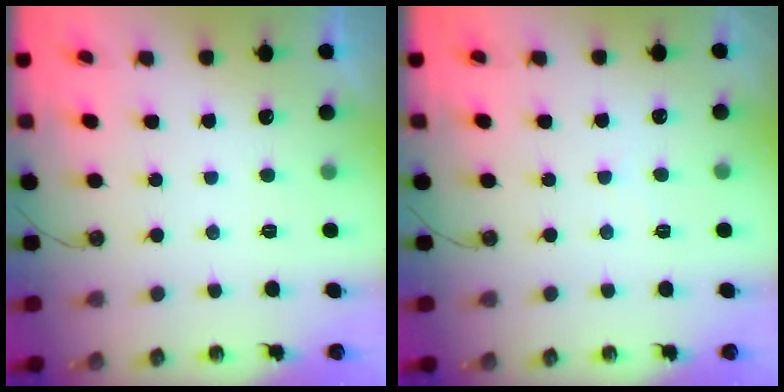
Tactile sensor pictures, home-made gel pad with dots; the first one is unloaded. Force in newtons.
{"total": 1.9, "press": 1.9, "slide": 0.3}